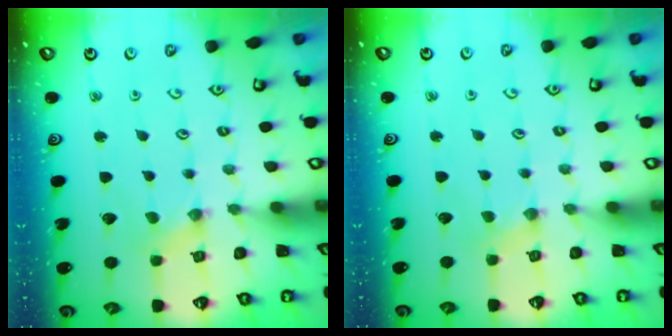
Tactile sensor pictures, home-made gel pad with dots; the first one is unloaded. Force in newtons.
{"total": 2.3, "press": 2.3, "slide": 0.4}